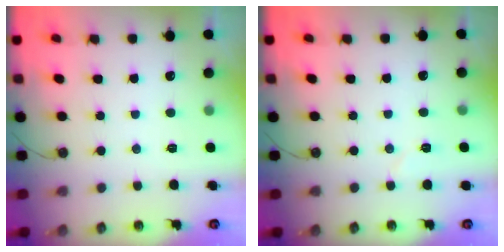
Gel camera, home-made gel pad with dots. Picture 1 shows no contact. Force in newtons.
{"total": 4.9, "press": 4.5, "slide": 1.9}